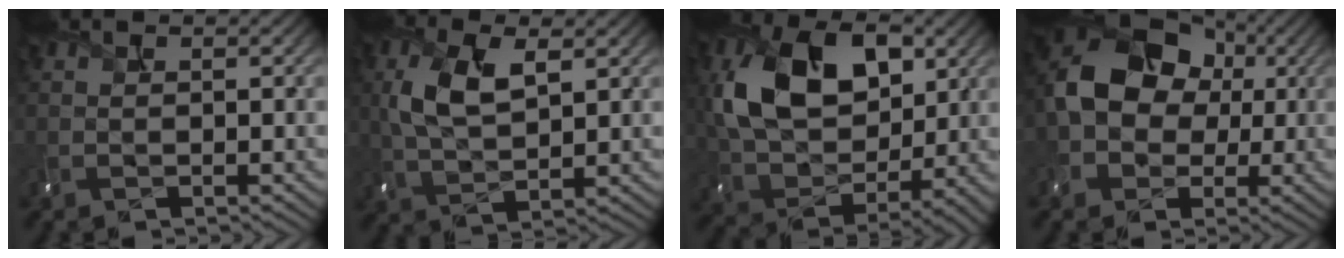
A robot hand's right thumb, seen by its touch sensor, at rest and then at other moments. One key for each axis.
{"total": 6.8, "fx": 2.2, "fy": 3.5, "fz": 5.5, "tx": -0.130, "ty": 0.006, "tz": 0.045}
{"total": 13.4, "fx": 3.9, "fy": 8.5, "fz": 9.6, "tx": -0.192, "ty": 0.007, "tz": 0.072}
{"total": 12.3, "fx": 0.7, "fy": 9.9, "fz": 7.3, "tx": -0.138, "ty": -0.001, "tz": 0.000}